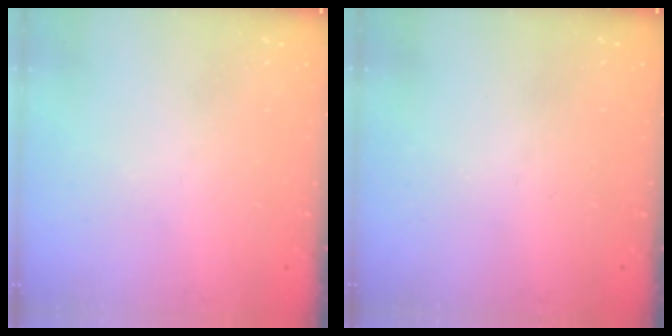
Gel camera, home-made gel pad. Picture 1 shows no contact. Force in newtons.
{"total": 0.0}